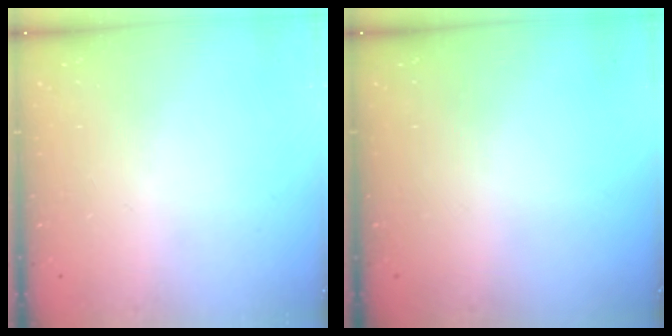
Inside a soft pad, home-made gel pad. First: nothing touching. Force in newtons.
{"total": 0.0}